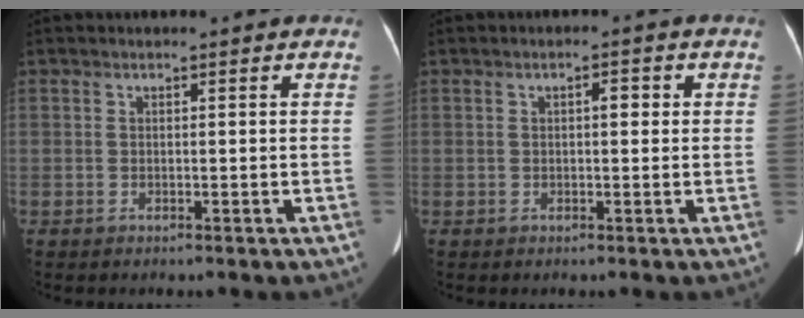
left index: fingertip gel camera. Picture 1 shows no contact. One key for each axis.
{"total": 1.8, "fx": 0.4, "fy": 0.8, "fz": 1.6, "tx": -0.024, "ty": 0.010, "tz": 0.005}